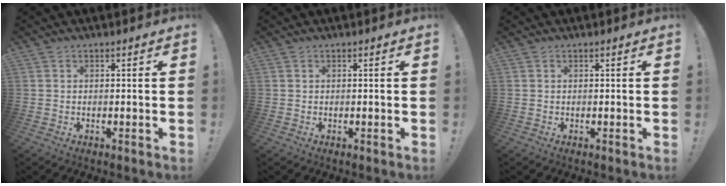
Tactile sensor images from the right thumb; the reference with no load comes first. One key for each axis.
{"total": 0.0}
{"total": 0.0}